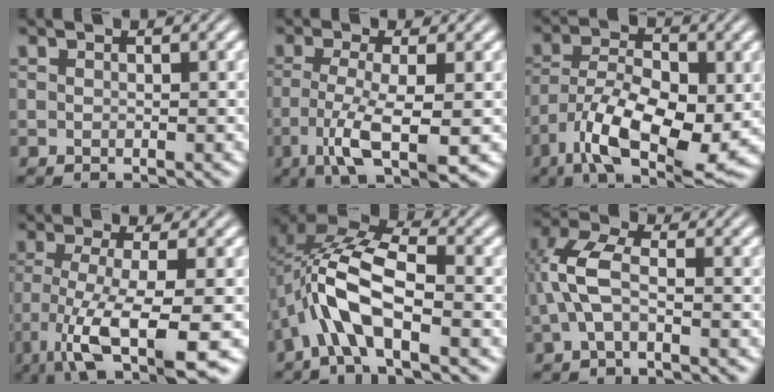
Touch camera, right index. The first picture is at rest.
{"total": 7.0, "force": [-2.0, 1.9, 6.4], "torque": [-0.114, -0.036, -0.015]}
{"total": 10.7, "force": [-3.2, 5.9, 8.3], "torque": [-0.150, -0.061, -0.033]}
{"total": 9.6, "force": [-4.9, 3.5, 7.5], "torque": [-0.155, -0.058, -0.050]}
{"total": 8.8, "force": [0.2, 5.5, 6.8], "torque": [-0.139, -0.011, -0.002]}
{"total": 3.7, "force": [0.2, 1.5, 3.4], "torque": [-0.082, -0.006, 0.007]}